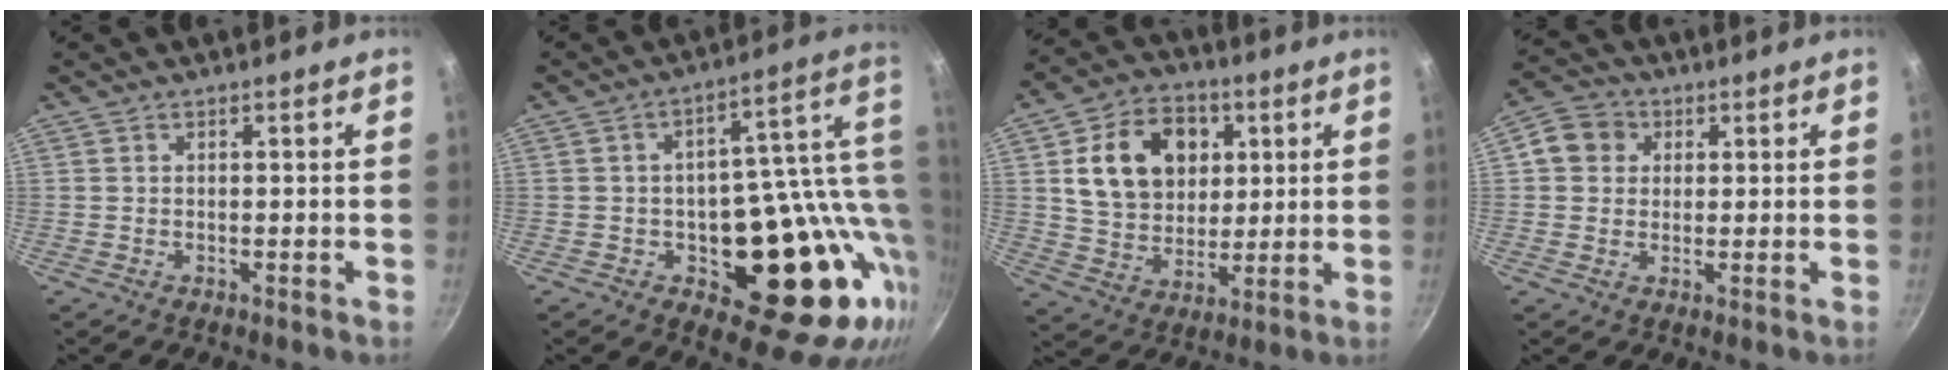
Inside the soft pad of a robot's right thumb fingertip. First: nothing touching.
{"total": 22.9, "force": [0.4, 13.3, 18.6], "torque": [-0.204, 0.000, 0.018]}
{"total": 16.7, "force": [4.4, 12.7, 9.9], "torque": [-0.137, -0.001, 0.075]}
{"total": 6.6, "force": [1.7, 5.9, 2.5], "torque": [-0.009, 0.009, 0.015]}